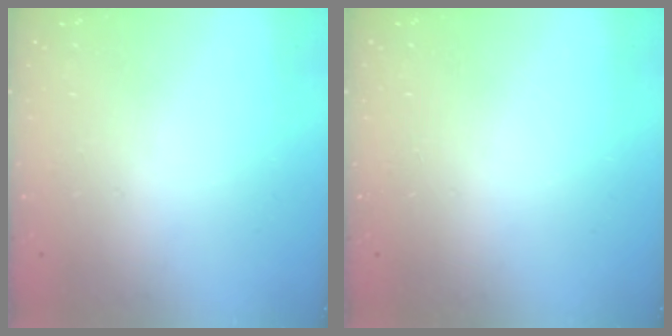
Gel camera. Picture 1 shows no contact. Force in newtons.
{"total": 0.0}